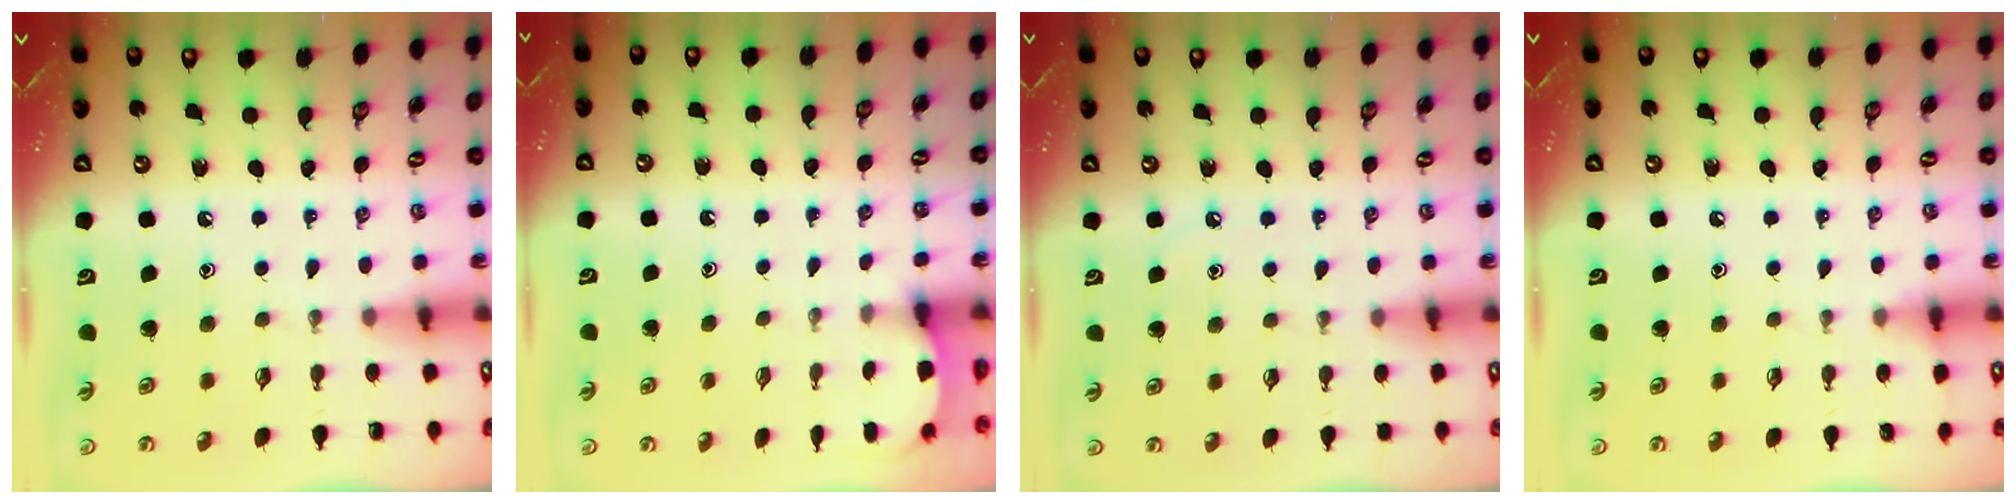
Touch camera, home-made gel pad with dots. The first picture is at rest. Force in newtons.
{"total": 1.3, "press": 1.3, "slide": 0.1}
{"total": 4.8, "press": 4.8, "slide": 0.7}
{"total": 4.0, "press": 3.9, "slide": 0.5}